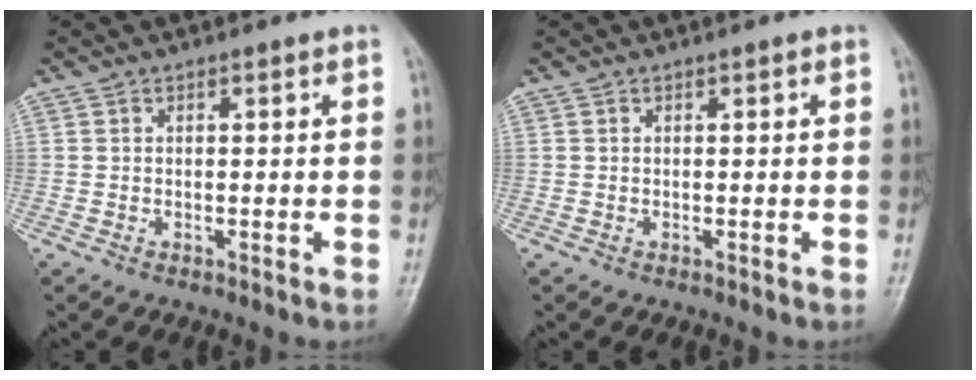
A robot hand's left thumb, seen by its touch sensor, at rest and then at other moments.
{"total": 0.0}